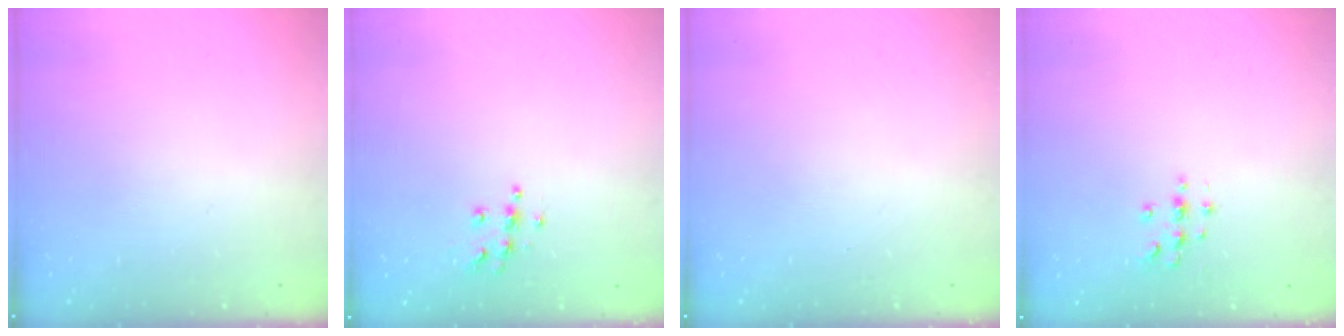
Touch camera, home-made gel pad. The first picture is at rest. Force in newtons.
{"total": 6.6, "press": 6.6, "slide": 0.3}
{"total": 0.0}
{"total": 3.0, "press": 3.0, "slide": 0.3}